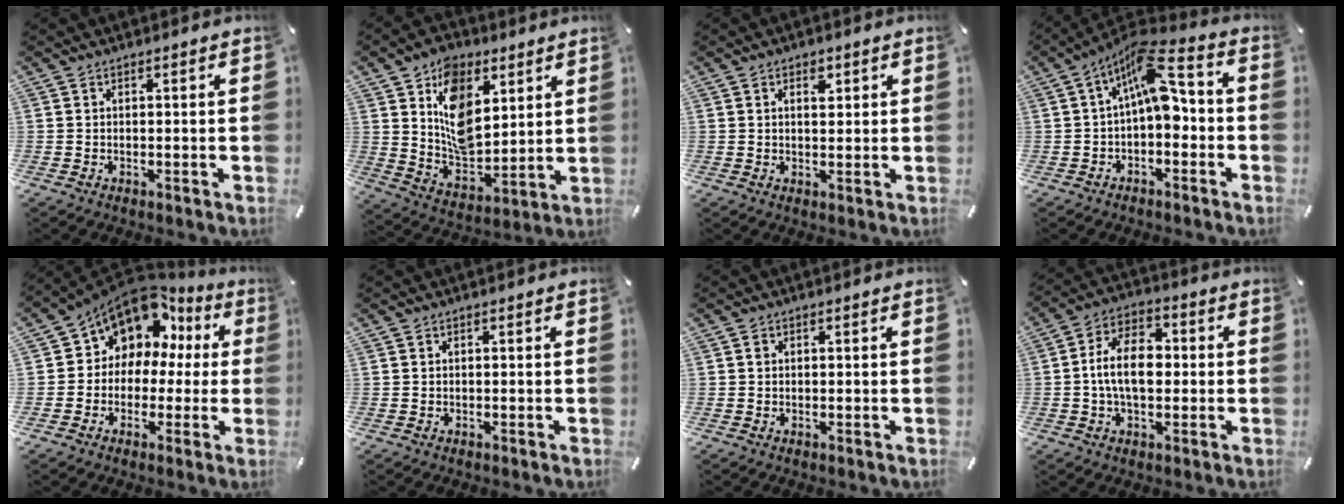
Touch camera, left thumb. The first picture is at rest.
{"total": 13.3, "force": [6.0, 9.2, 7.5], "torque": [-0.129, -0.023, 0.118]}
{"total": 3.0, "force": [1.2, 1.9, 2.0], "torque": [-0.011, -0.007, 0.013]}
{"total": 12.0, "force": [2.9, 6.0, 10.0], "torque": [-0.176, -0.019, 0.049]}
{"total": 10.8, "force": [6.3, 8.0, 3.5], "torque": [-0.084, -0.047, 0.121]}
{"total": 0.0}
{"total": 0.6, "force": [0.1, 0.5, 0.2], "torque": [0.006, -0.001, -0.001]}
{"total": 11.2, "force": [-0.7, 6.9, 8.7], "torque": [-0.163, 0.009, -0.016]}